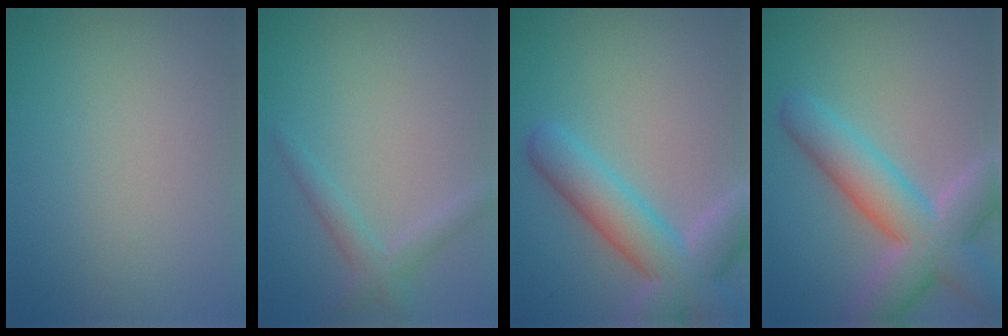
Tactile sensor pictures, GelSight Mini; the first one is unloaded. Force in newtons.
{"total": 2.0, "press": 2.0, "slide": 0.2}
{"total": 7.1, "press": 7.1, "slide": 0.5}
{"total": 7.9, "press": 7.8, "slide": 0.6}